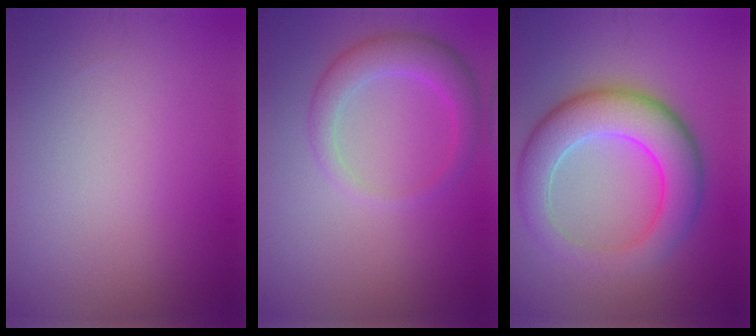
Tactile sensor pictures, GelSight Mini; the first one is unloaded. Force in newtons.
{"total": 3.6, "press": 3.6, "slide": 0.3}
{"total": 8.2, "press": 8.2, "slide": 0.6}